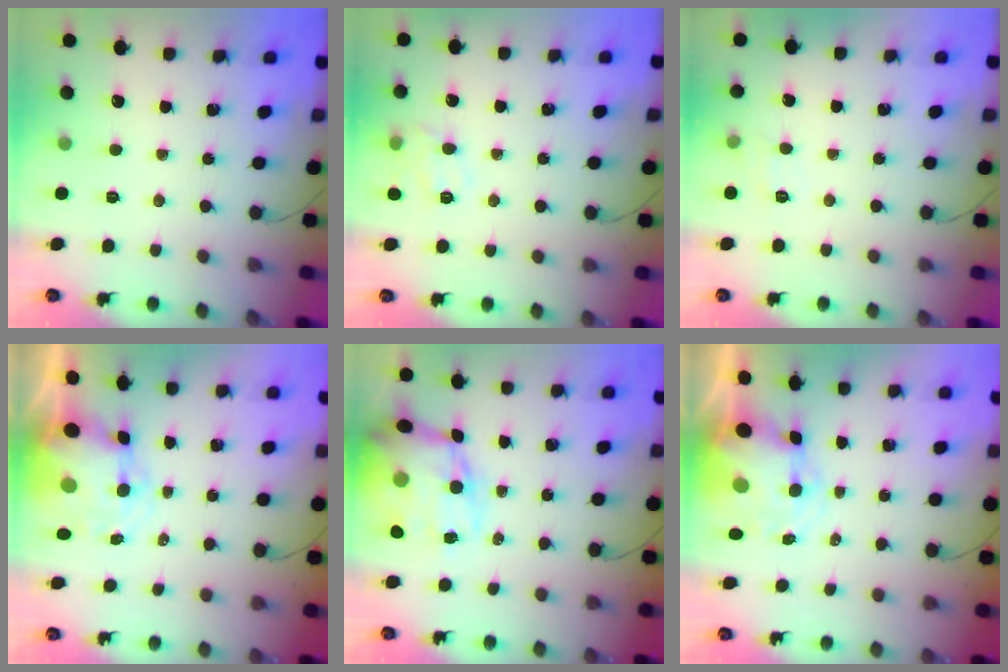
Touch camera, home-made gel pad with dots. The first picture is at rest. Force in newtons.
{"total": 10.0, "press": 9.9, "slide": 1.5}
{"total": 4.0, "press": 3.6, "slide": 1.8}
{"total": 8.9, "press": 8.6, "slide": 2.3}
{"total": 20.0, "press": 19.5, "slide": 4.6}
{"total": 8.9, "press": 8.6, "slide": 2.3}